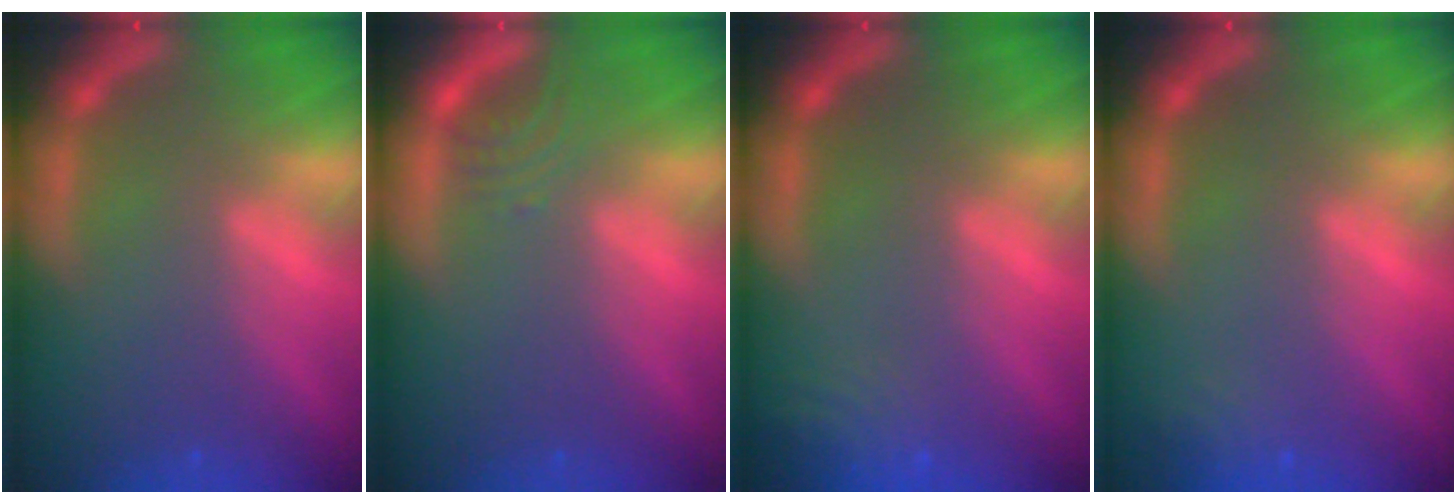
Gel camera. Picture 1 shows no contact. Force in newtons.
{"total": 2.0}
{"total": 4.6}
{"total": 1.9}